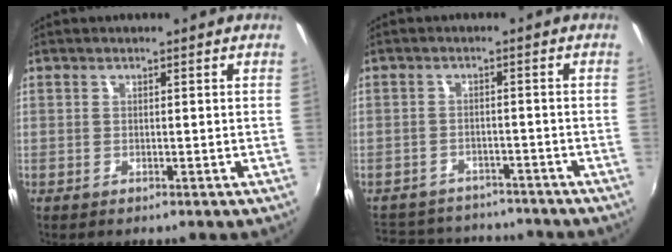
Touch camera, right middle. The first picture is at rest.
{"total": 12.5, "force": [-11.0, 4.9, 3.4], "torque": [-0.092, 0.020, -0.155]}